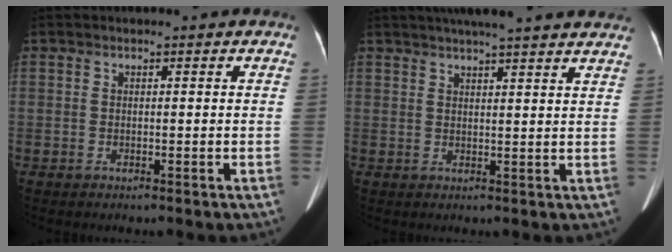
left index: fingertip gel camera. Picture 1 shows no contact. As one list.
[{"total": 17.0, "force": [14.8, 1.1, 8.3], "torque": [-0.125, 0.034, 0.182]}]